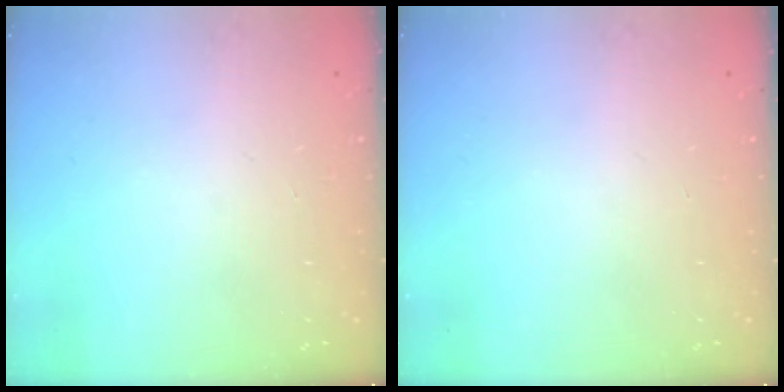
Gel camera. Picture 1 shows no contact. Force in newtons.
{"total": 0.0}